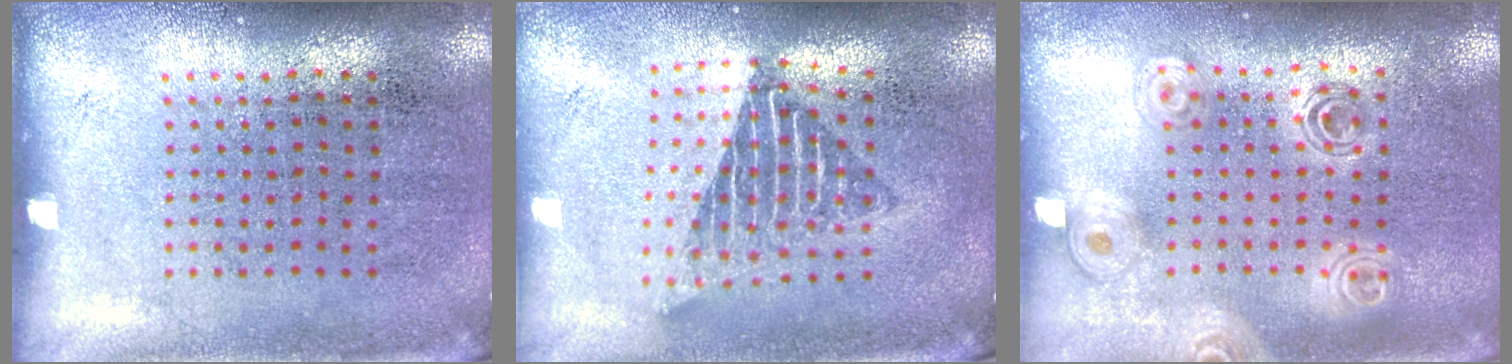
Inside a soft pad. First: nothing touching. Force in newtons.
{"total": 1.7, "press": 1.3, "slide": 1.0}
{"total": 1.5, "press": 1.4, "slide": 0.7}